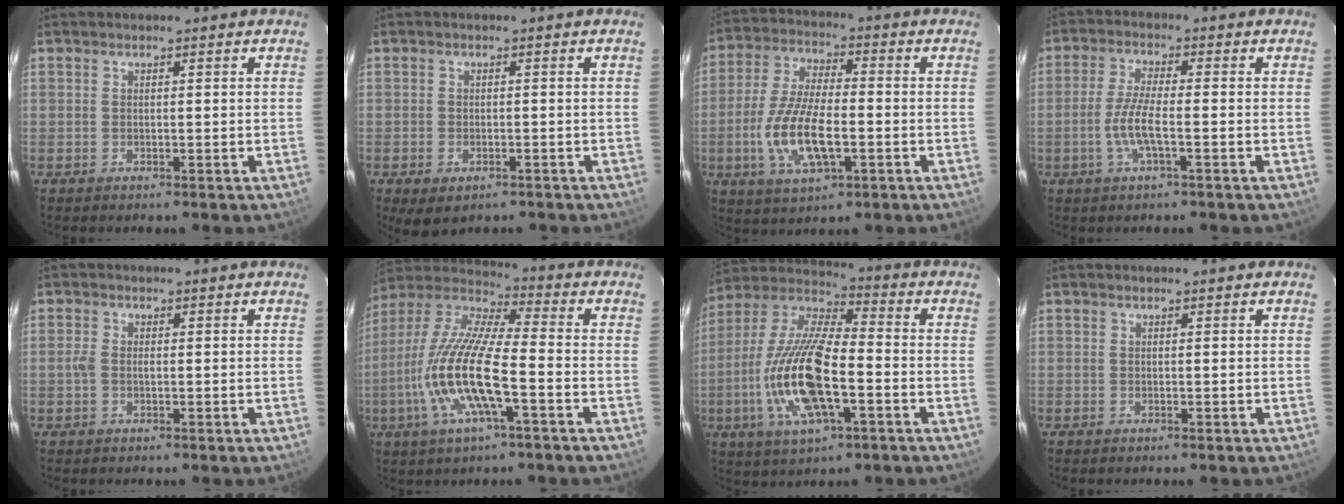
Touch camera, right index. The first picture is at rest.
{"total": 4.3, "force": [-2.3, 2.7, 2.5], "torque": [-0.051, -0.016, -0.031]}
{"total": 13.8, "force": [-3.7, 5.3, 12.1], "torque": [-0.254, -0.006, -0.068]}
{"total": 6.1, "force": [-2.0, 0.8, 5.7], "torque": [-0.121, -0.002, -0.042]}
{"total": 2.0, "force": [-0.4, 1.1, 1.6], "torque": [-0.036, 0.001, -0.009]}
{"total": 17.3, "force": [-5.3, 3.7, 16.1], "torque": [-0.328, -0.011, -0.110]}
{"total": 18.9, "force": [-5.3, 6.5, 17.0], "torque": [-0.351, -0.010, -0.105]}
{"total": 0.0}